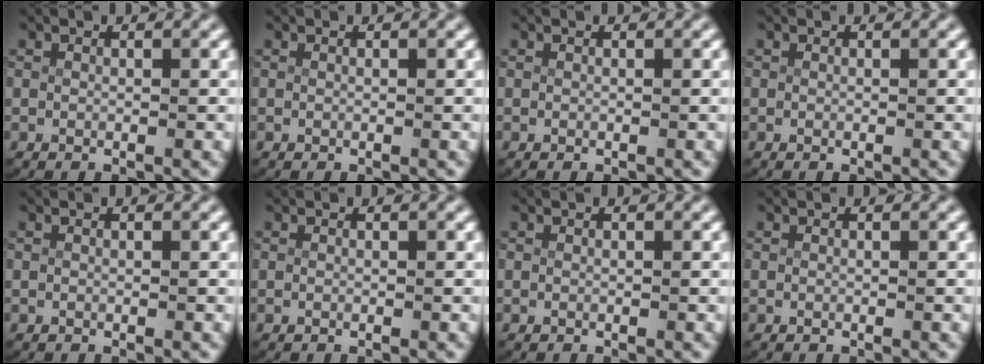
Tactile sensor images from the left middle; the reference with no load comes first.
{"total": 0.0}
{"total": 0.0}
{"total": 0.0}
{"total": 0.0}
{"total": 0.0}
{"total": 0.0}
{"total": 0.0}